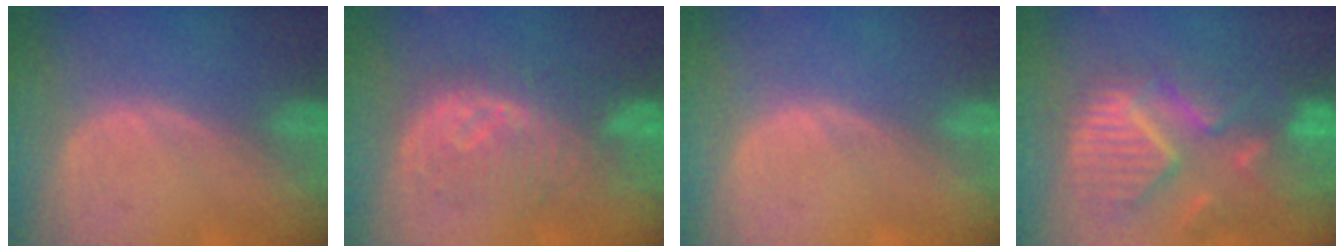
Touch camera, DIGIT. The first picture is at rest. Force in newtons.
{"total": 8.4, "press": 8.4, "slide": 1.0}
{"total": 0.0}
{"total": 12.0, "press": 10.5, "slide": 5.9}